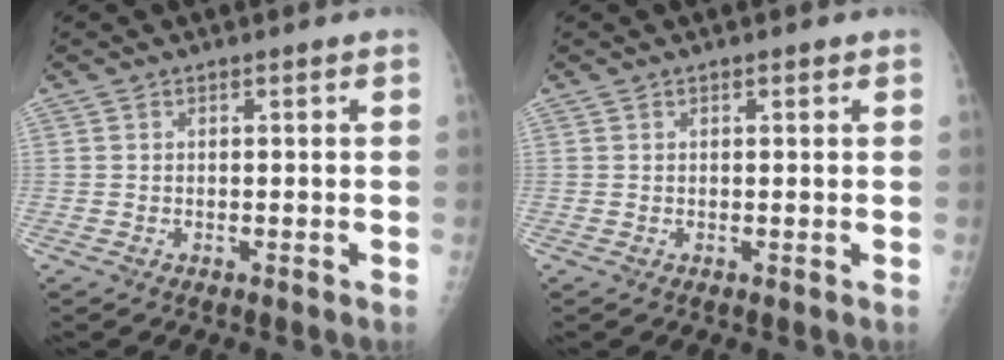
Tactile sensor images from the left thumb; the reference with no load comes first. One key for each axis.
{"total": 0.7, "fx": 0.4, "fy": 0.3, "fz": 0.4, "tx": -0.006, "ty": -0.001, "tz": 0.005}